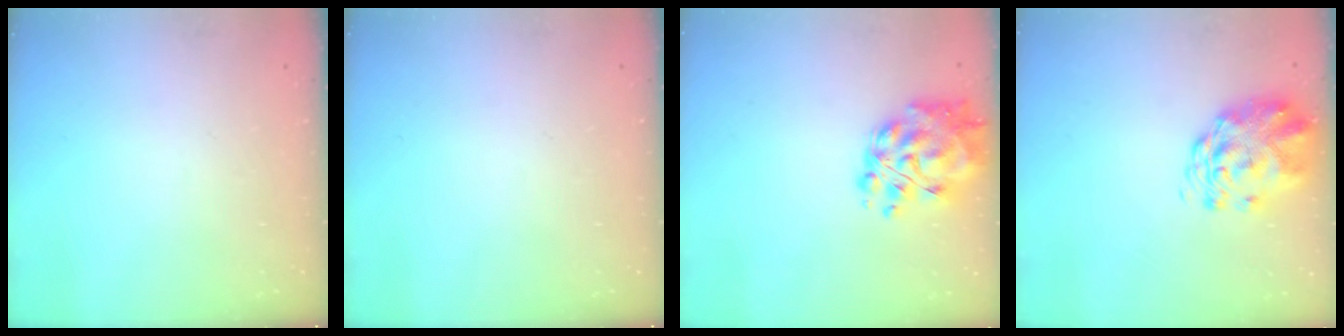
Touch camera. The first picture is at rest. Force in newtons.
{"total": 0.0}
{"total": 13.9, "press": 13.2, "slide": 4.5}
{"total": 2.9, "press": 2.7, "slide": 1.0}